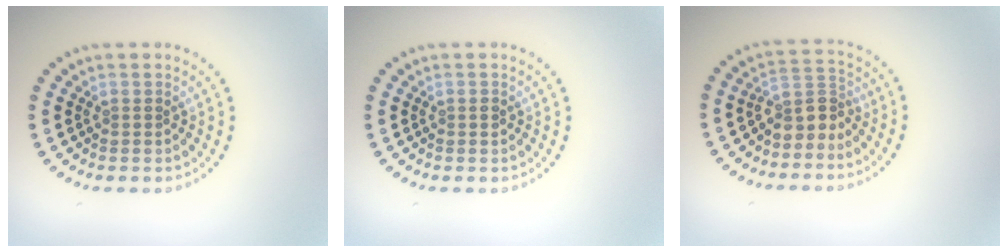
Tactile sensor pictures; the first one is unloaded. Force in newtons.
{"total": 0.6, "press": 0.6, "slide": 0.1}
{"total": 3.0, "press": 2.3, "slide": 1.8}